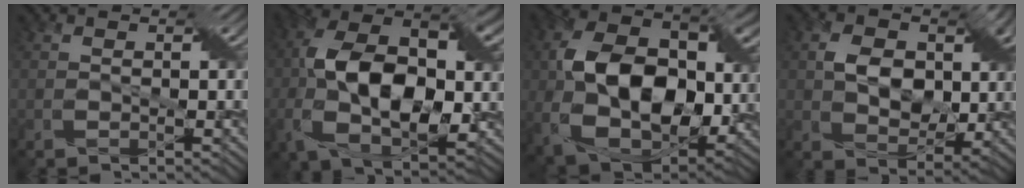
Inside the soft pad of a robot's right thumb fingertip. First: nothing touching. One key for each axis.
{"total": 16.0, "fx": -0.1, "fy": 9.6, "fz": 12.8, "tx": -0.261, "ty": -0.001, "tz": -0.013}
{"total": 16.2, "fx": 0.4, "fy": 11.4, "fz": 11.5, "tx": -0.236, "ty": -0.009, "tz": 0.008}
{"total": 8.7, "fx": 1.7, "fy": 6.5, "fz": 5.5, "tx": -0.103, "ty": 0.000, "tz": 0.021}